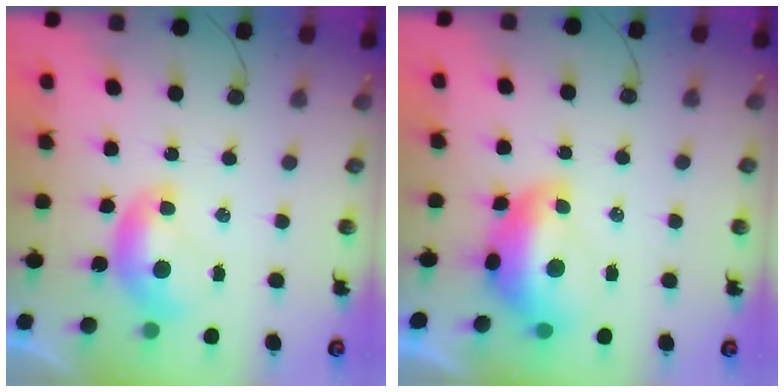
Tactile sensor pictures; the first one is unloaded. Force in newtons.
{"total": 3.0, "press": 2.9, "slide": 0.7}